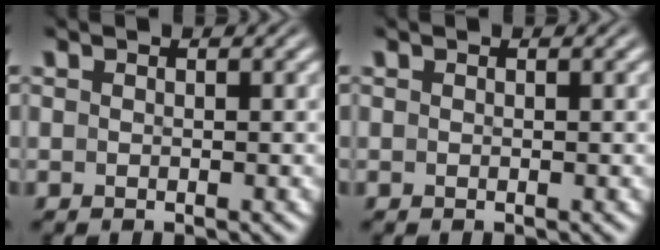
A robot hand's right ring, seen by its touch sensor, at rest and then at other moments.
{"total": 0.0}